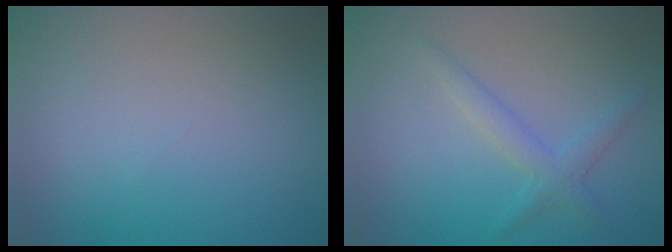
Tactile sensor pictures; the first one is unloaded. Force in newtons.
{"total": 2.1, "press": 2.1, "slide": 0.1}